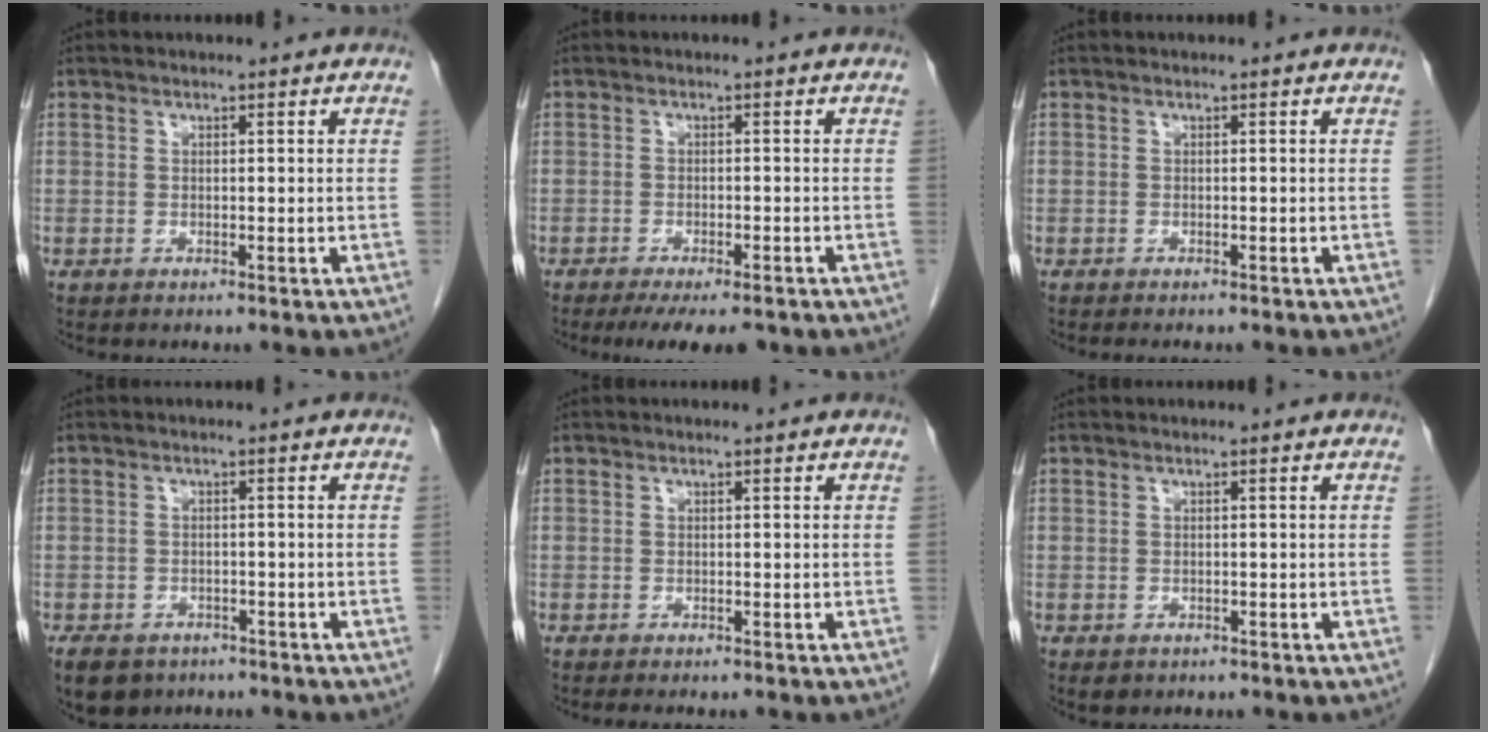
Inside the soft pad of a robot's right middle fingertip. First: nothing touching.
{"total": 7.9, "force": [-6.2, 2.0, 4.5], "torque": [-0.056, -0.010, -0.089]}
{"total": 2.8, "force": [-2.4, 0.6, 1.2], "torque": [-0.015, -0.004, -0.026]}
{"total": 7.9, "force": [-5.3, 5.3, 2.7], "torque": [-0.055, -0.004, -0.077]}
{"total": 1.9, "force": [-1.6, 0.5, 0.9], "torque": [-0.012, -0.004, -0.016]}
{"total": 1.6, "force": [-1.0, 1.2, 0.5], "torque": [-0.007, 0.001, -0.006]}